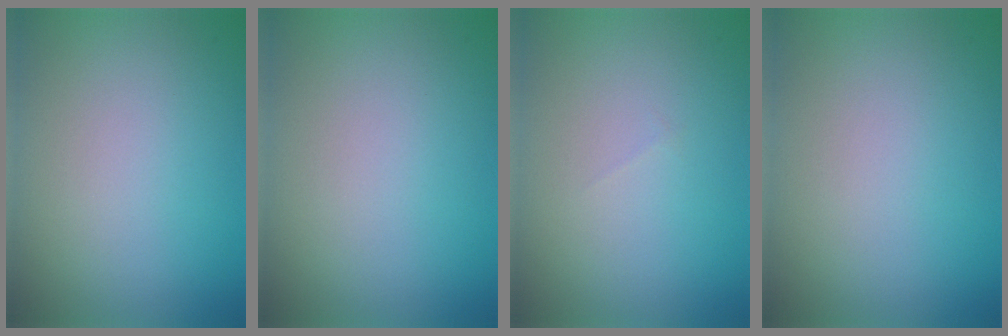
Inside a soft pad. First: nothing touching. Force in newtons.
{"total": 0.0}
{"total": 0.0}
{"total": 0.0}